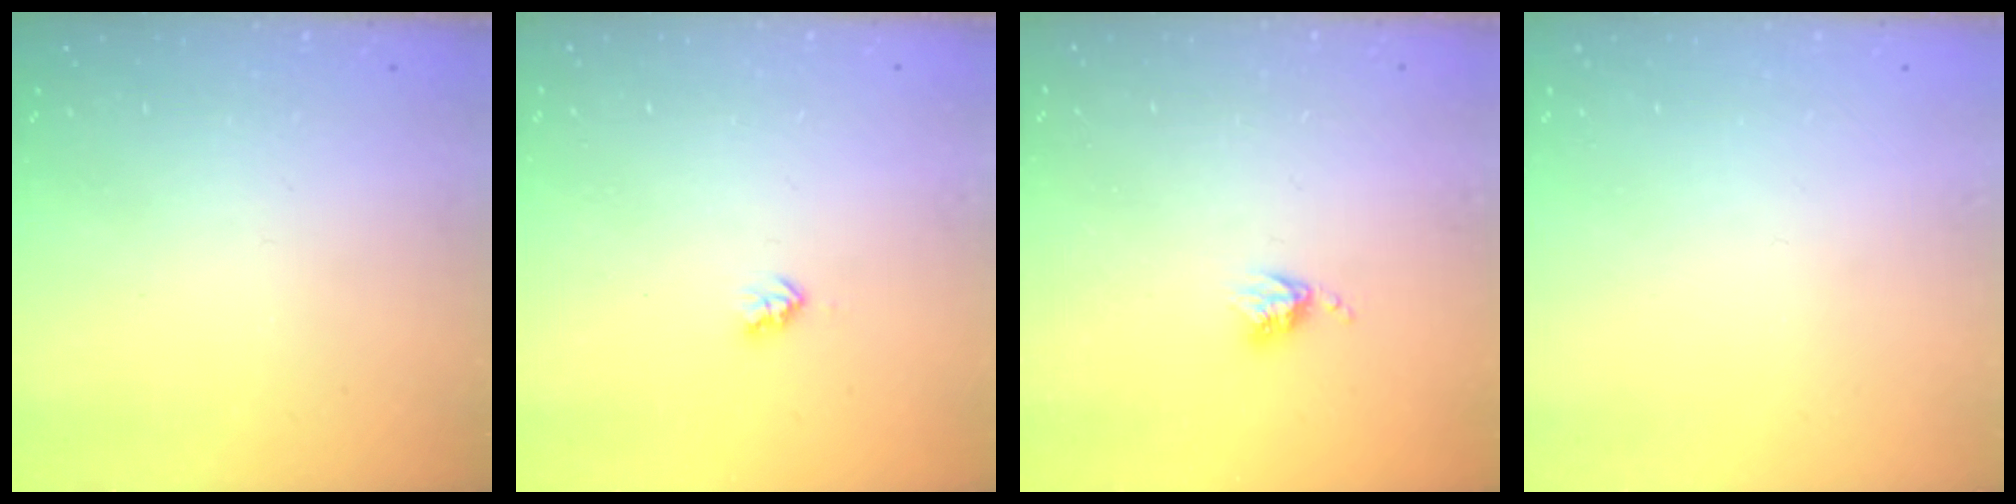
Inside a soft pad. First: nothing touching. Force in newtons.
{"total": 3.0, "press": 2.9, "slide": 0.4}
{"total": 3.6, "press": 3.6, "slide": 0.5}
{"total": 0.0}